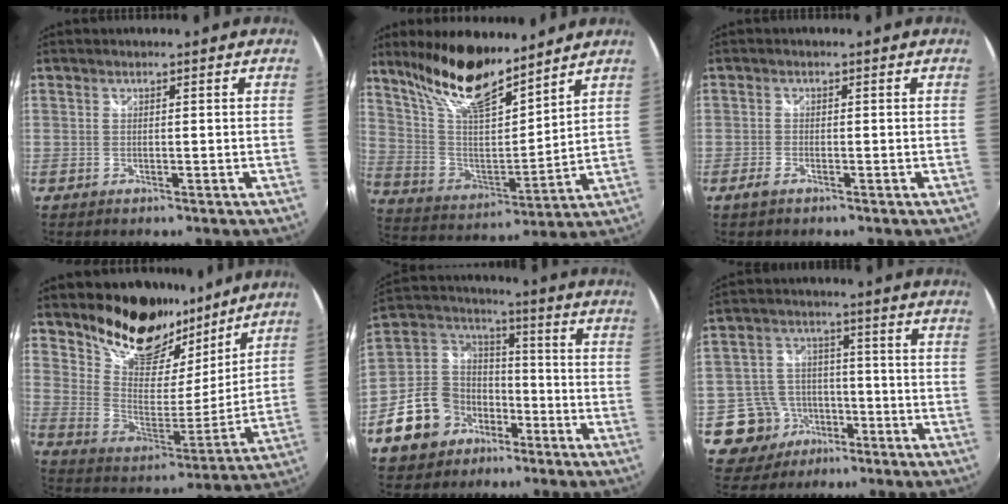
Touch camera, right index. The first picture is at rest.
{"total": 17.7, "force": [13.6, 4.6, 10.3], "torque": [-0.199, -0.003, 0.262]}
{"total": 1.7, "force": [-1.2, 0.7, 1.0], "torque": [-0.025, -0.003, -0.026]}
{"total": 20.2, "force": [15.0, 10.0, 9.0], "torque": [-0.181, 0.011, 0.267]}
{"total": 14.2, "force": [-7.5, 11.0, 4.8], "torque": [-0.132, 0.037, -0.116]}
{"total": 10.8, "force": [-4.9, 9.3, 2.3], "torque": [-0.078, 0.026, -0.066]}